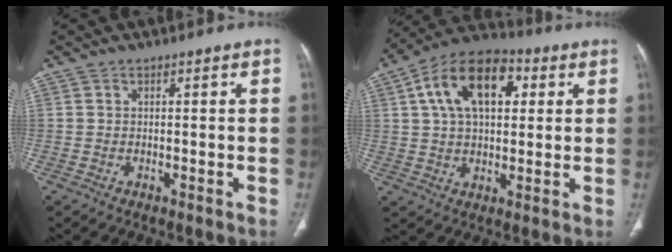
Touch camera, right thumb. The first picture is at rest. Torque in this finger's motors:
{"motor_torque": [0.89, 4.12, 1.24, -0.16, 0.24]}